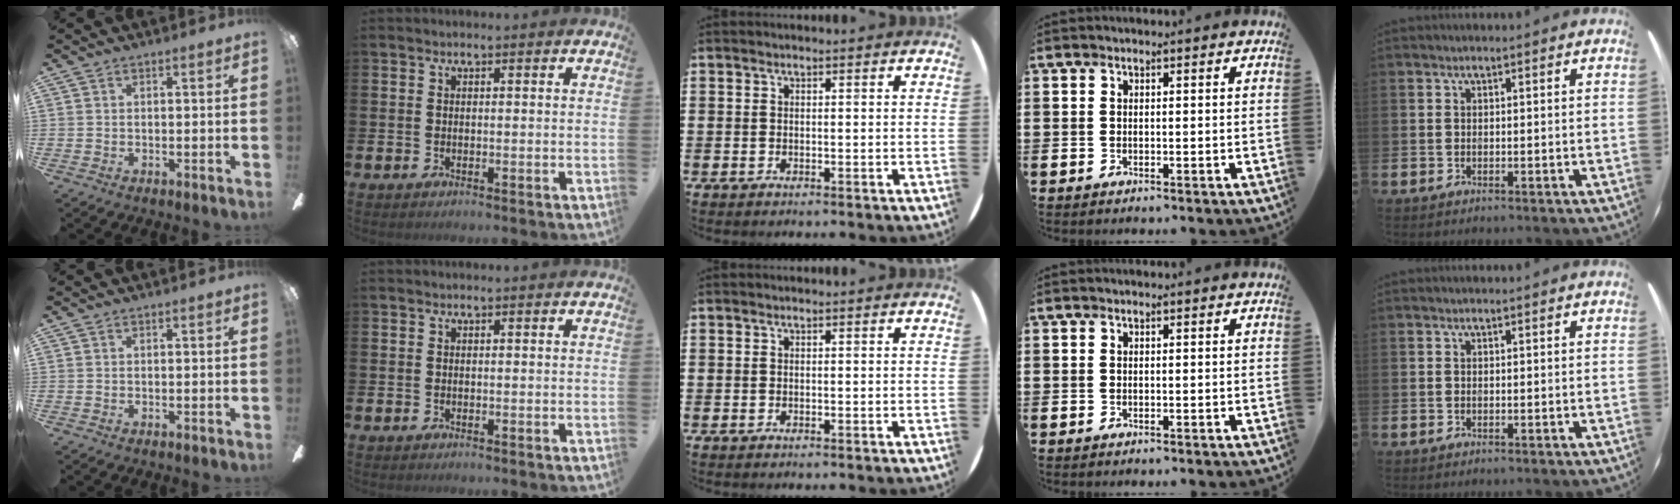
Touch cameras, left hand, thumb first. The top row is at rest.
{}